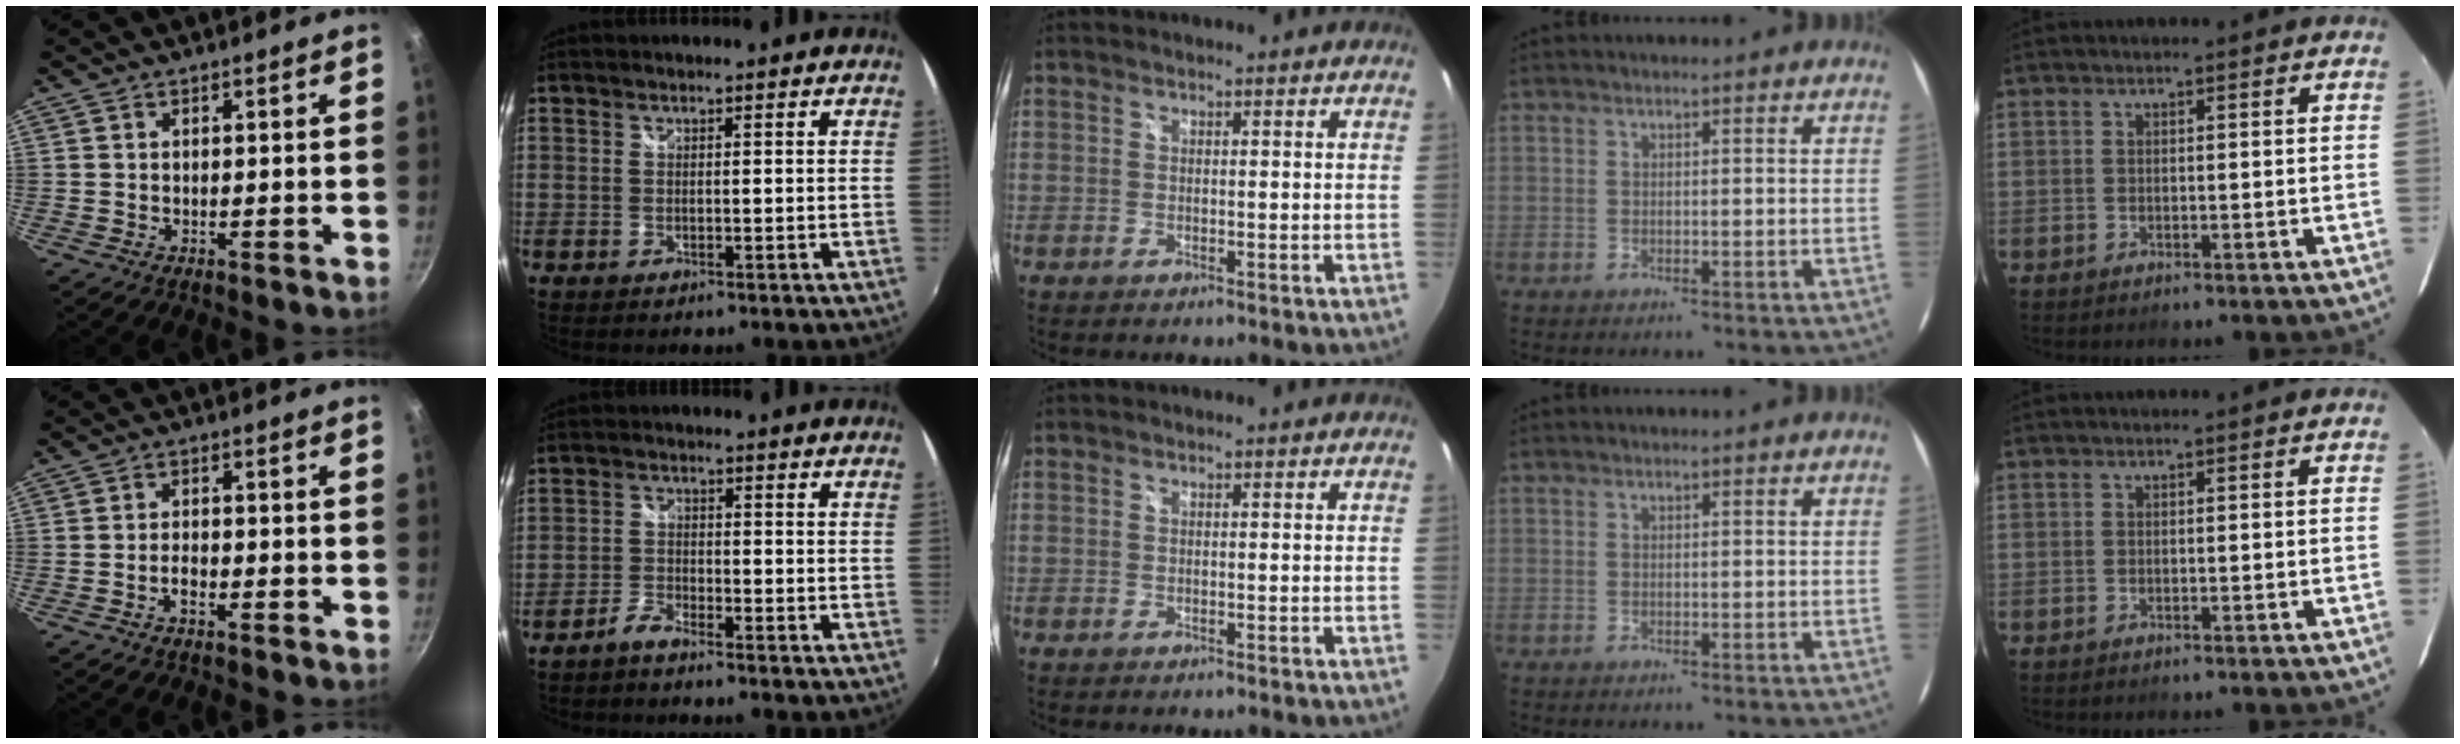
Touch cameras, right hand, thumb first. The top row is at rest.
{"thumb": {"total": 1.7, "force": [-1.1, 0.6, 1.2], "torque": [-0.022, 0.013, -0.022]}, "index": {"total": 2.7, "force": [-2.5, 0.6, 1.0], "torque": [-0.034, 0.003, -0.053]}}